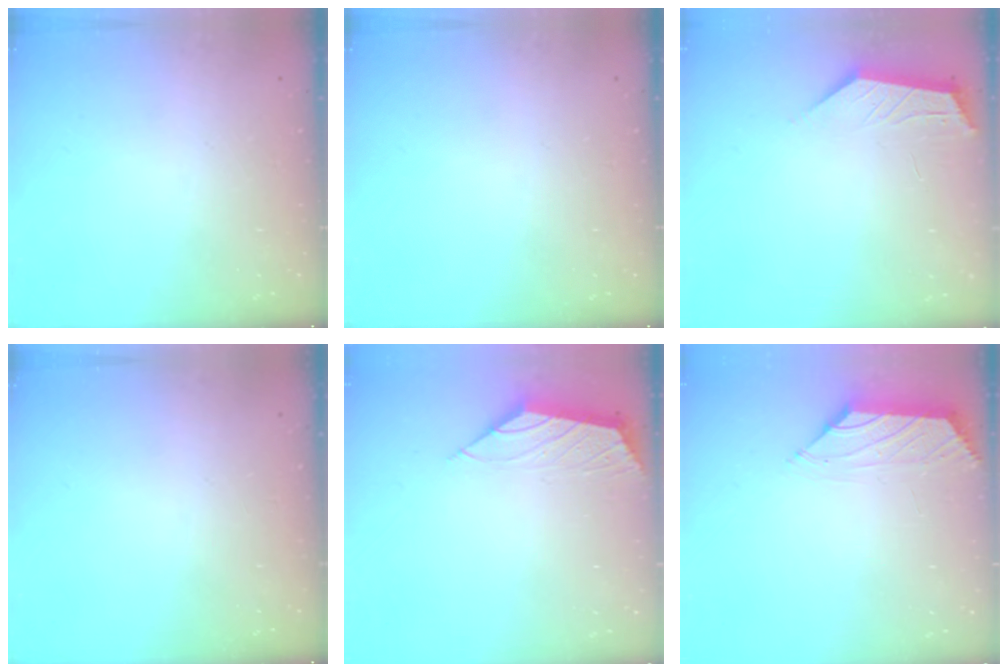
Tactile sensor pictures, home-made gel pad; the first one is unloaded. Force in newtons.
{"total": 0.0}
{"total": 1.8, "press": 1.8, "slide": 0.4}
{"total": 0.0}
{"total": 1.6, "press": 1.5, "slide": 0.5}
{"total": 0.8, "press": 0.7, "slide": 0.4}